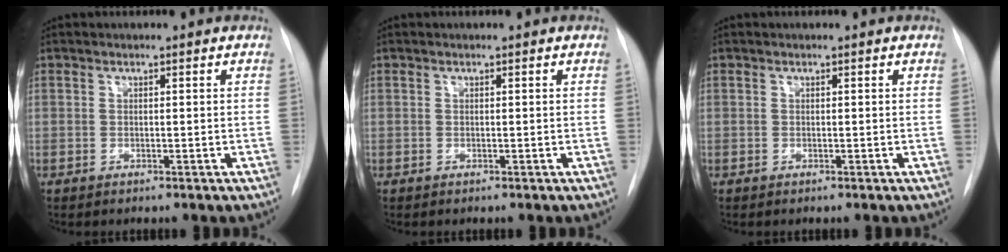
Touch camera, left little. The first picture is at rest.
{"total": 0.0}
{"total": 0.0}